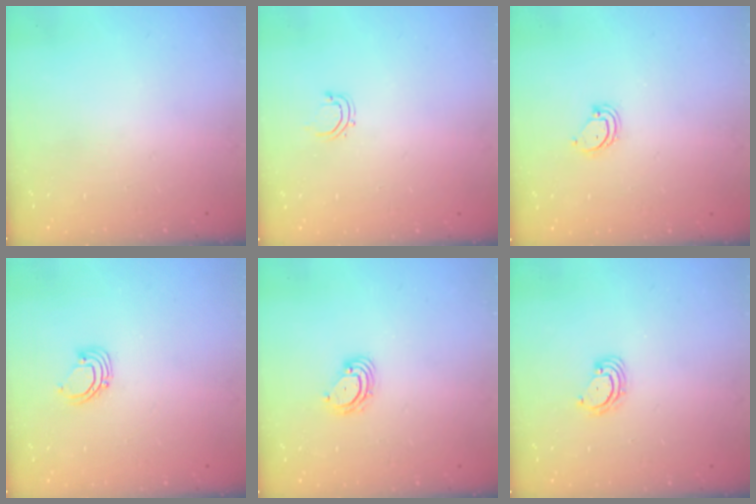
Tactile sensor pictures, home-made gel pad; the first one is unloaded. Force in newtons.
{"total": 2.8, "press": 2.7, "slide": 0.5}
{"total": 3.3, "press": 3.3, "slide": 0.4}
{"total": 2.9, "press": 2.9, "slide": 0.3}
{"total": 5.0, "press": 4.9, "slide": 0.4}
{"total": 4.5, "press": 4.4, "slide": 0.5}